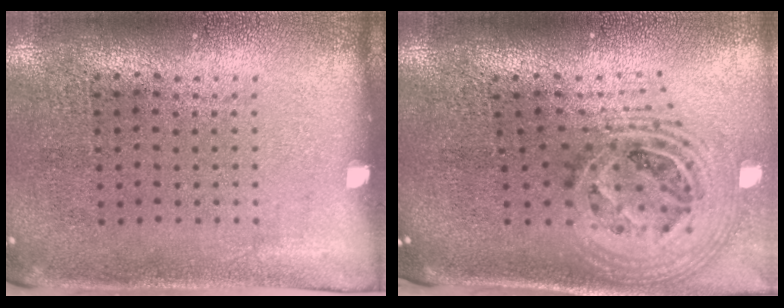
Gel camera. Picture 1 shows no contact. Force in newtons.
{"total": 2.2, "press": 1.7, "slide": 1.5}